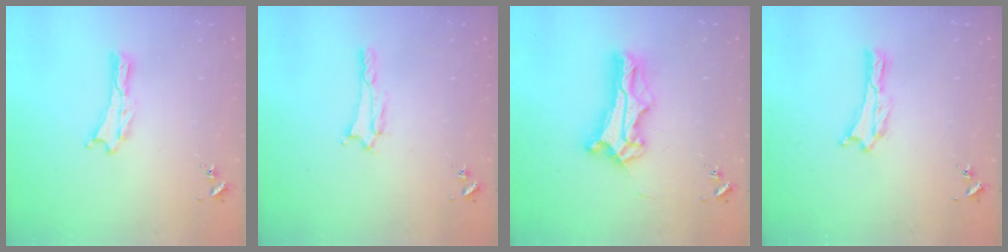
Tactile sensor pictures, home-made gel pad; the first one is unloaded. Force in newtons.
{"total": 1.5, "press": 1.5, "slide": 0.3}
{"total": 10.8, "press": 10.8, "slide": 0.8}
{"total": 0.0}